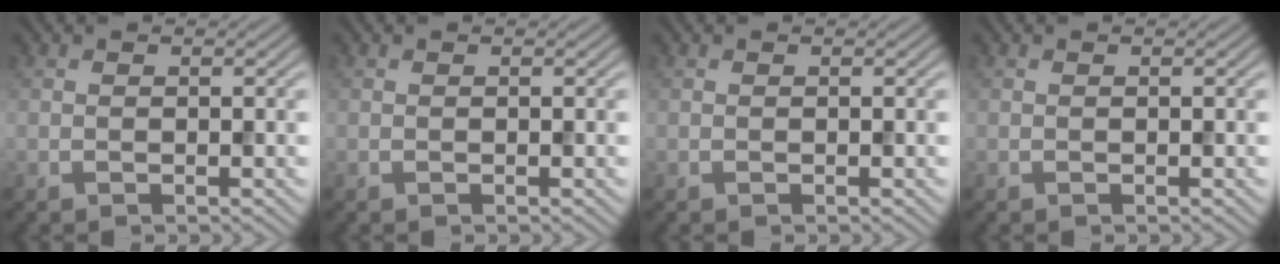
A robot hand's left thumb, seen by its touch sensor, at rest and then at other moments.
{"total": 0.0}
{"total": 0.0}
{"total": 0.0}